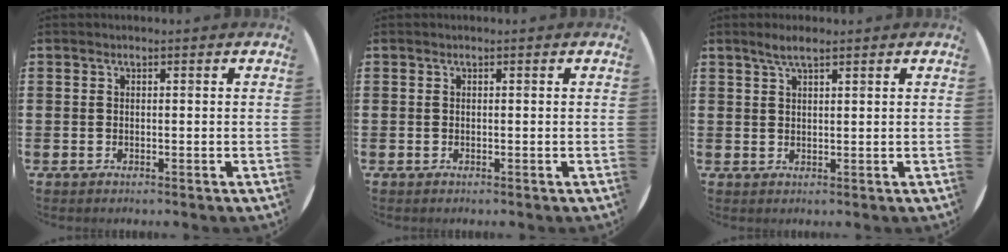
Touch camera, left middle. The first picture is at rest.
{"total": 0.0}
{"total": 2.5, "force": [1.9, 0.4, 1.5], "torque": [-0.033, 0.005, 0.034]}